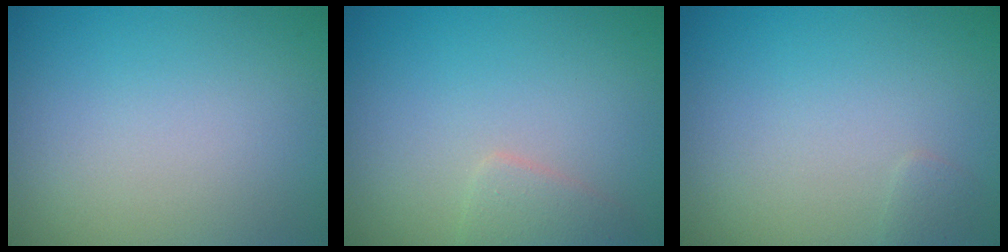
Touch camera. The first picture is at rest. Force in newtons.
{"total": 1.6, "press": 1.6, "slide": 0.0}
{"total": 0.6, "press": 0.6, "slide": 0.1}